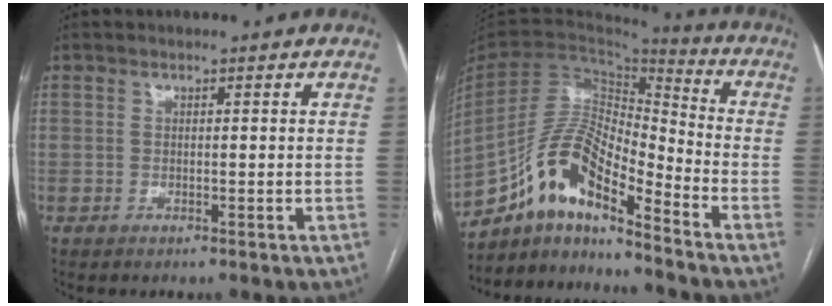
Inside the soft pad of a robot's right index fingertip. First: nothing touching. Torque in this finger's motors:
{"motor_torque": [1.02, -1.12, 0.77, 0.19]}